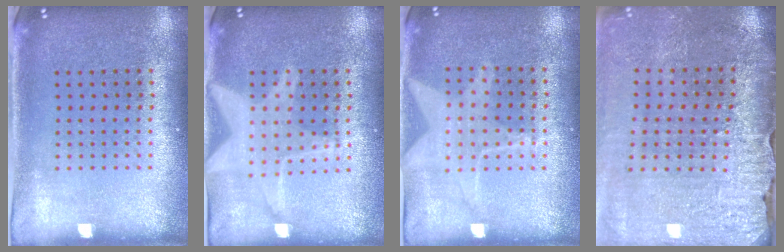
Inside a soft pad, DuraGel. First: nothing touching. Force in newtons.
{"total": 2.1, "press": 2.1, "slide": 0.2}
{"total": 1.3, "press": 1.2, "slide": 0.3}
{"total": 3.5, "press": 3.4, "slide": 0.8}